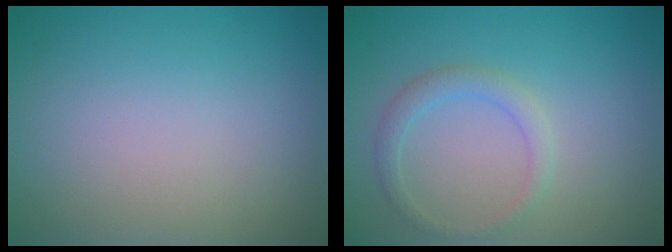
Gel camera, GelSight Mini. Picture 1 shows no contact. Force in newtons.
{"total": 1.7, "press": 1.7, "slide": 0.2}